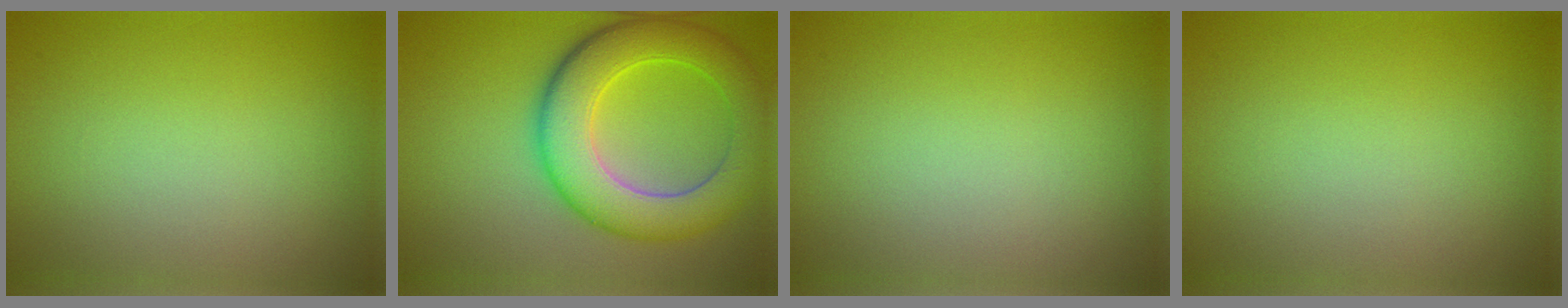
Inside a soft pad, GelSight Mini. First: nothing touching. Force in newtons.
{"total": 8.5, "press": 8.5, "slide": 0.5}
{"total": 0.0}
{"total": 0.0}